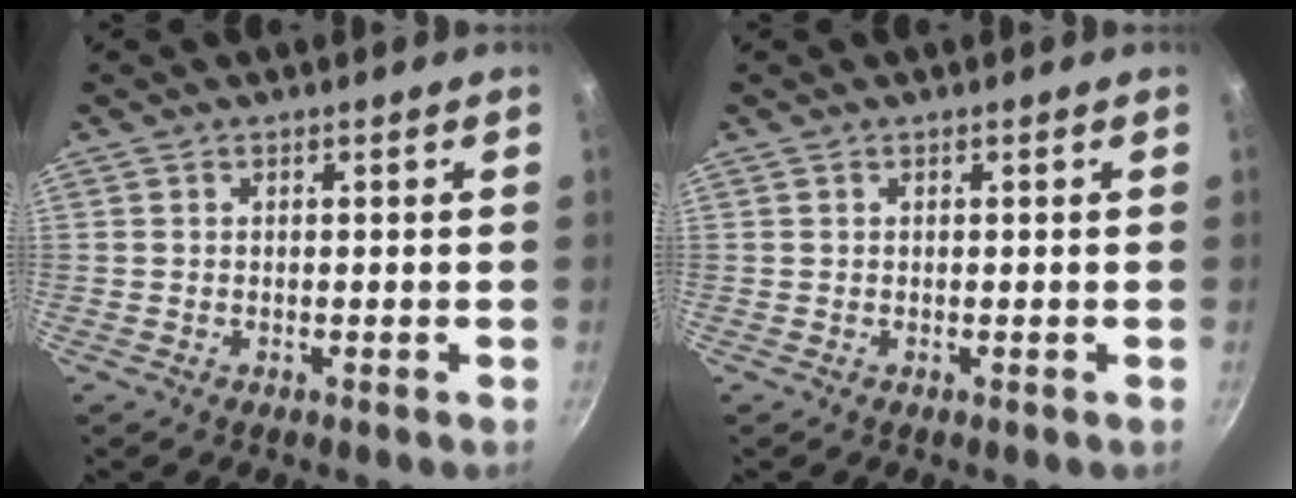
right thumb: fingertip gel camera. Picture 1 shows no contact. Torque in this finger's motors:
{"motor_torque": [-0.01, 0.00, 0.00, 0.00, 0.00]}